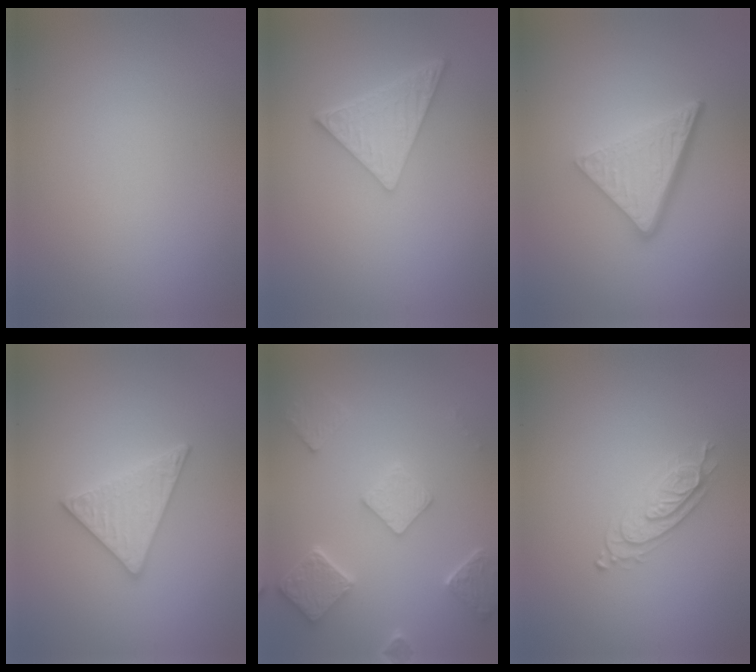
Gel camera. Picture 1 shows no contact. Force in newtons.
{"total": 5.1, "press": 3.8, "slide": 3.4}
{"total": 5.3, "press": 3.6, "slide": 3.9}
{"total": 3.0, "press": 3.0, "slide": 0.5}
{"total": 5.0, "press": 3.9, "slide": 3.0}
{"total": 2.2, "press": 2.1, "slide": 0.7}